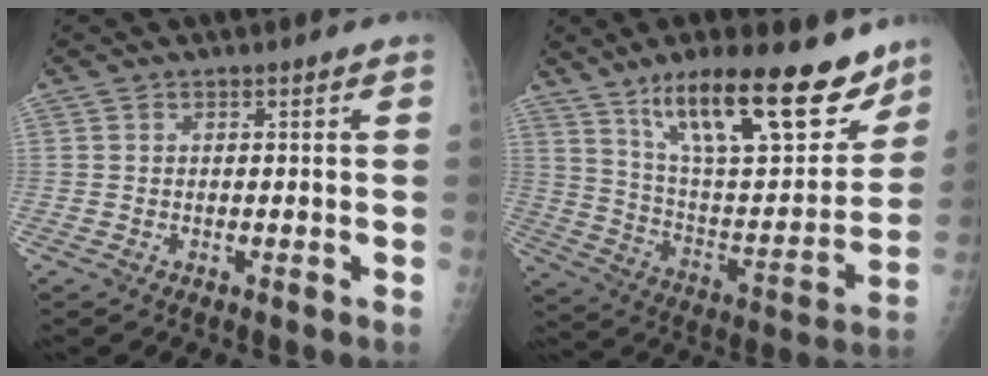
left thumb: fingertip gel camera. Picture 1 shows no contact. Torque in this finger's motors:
{"motor_torque": [1.79, 1.66, 1.45, -1.32, 0.23]}